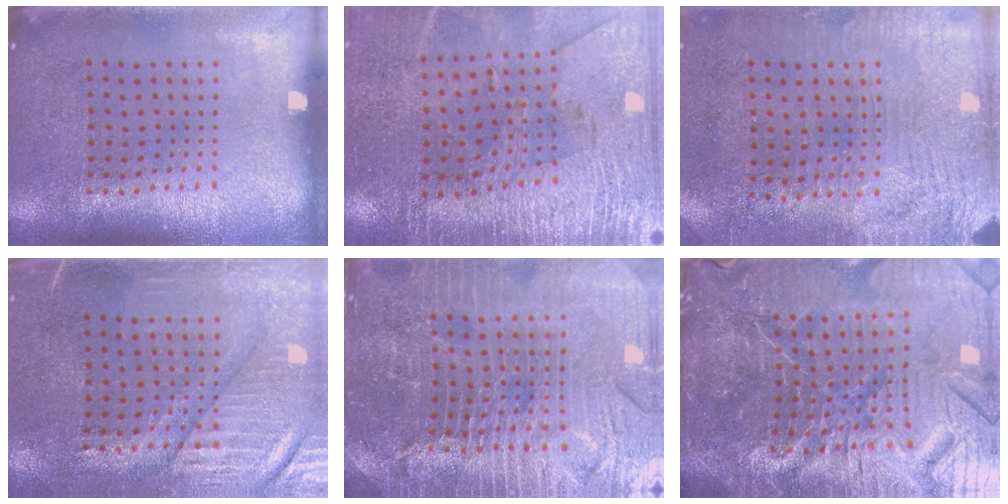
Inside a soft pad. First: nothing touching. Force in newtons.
{"total": 2.9, "press": 2.8, "slide": 0.8}
{"total": 3.2, "press": 2.9, "slide": 1.4}
{"total": 3.6, "press": 3.1, "slide": 1.8}
{"total": 5.3, "press": 4.8, "slide": 2.2}
{"total": 7.2, "press": 6.4, "slide": 3.3}